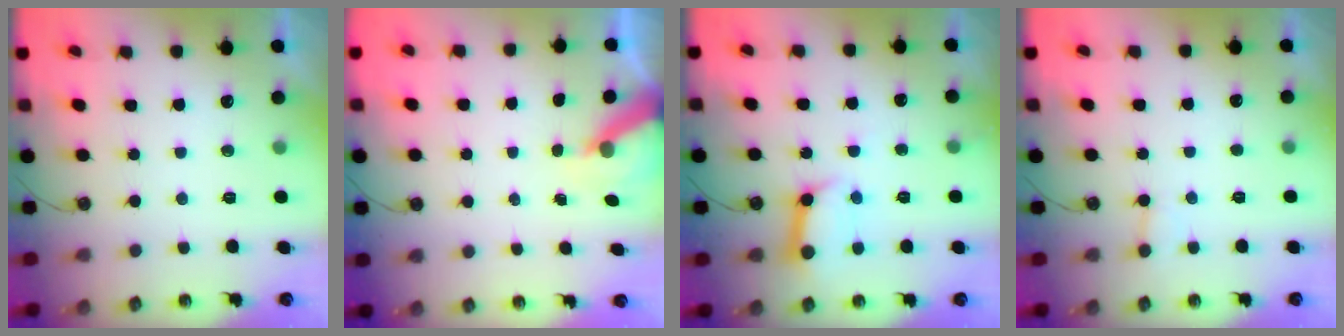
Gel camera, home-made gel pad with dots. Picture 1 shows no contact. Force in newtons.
{"total": 6.5, "press": 6.4, "slide": 0.7}
{"total": 10.8, "press": 10.8, "slide": 1.3}
{"total": 4.7, "press": 4.6, "slide": 0.6}